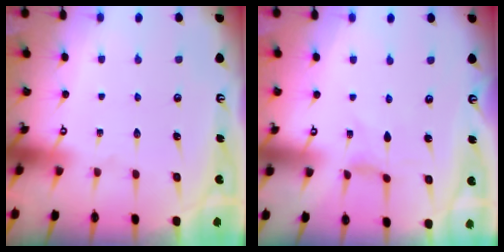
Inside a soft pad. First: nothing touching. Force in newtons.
{"total": 0.0}